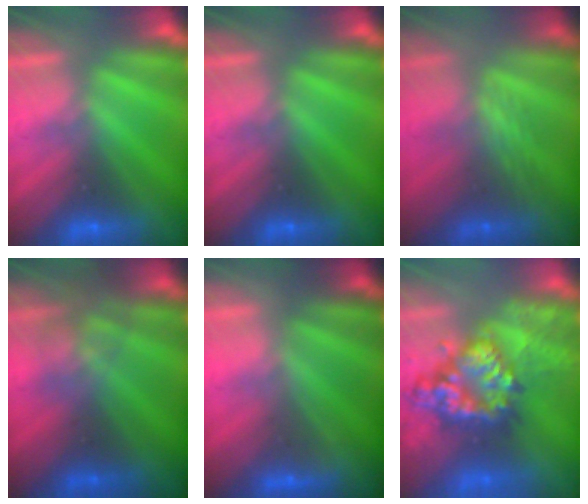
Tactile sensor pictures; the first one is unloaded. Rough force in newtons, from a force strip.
{"total": 0.0}
{"total": 2.4}
{"total": 2.5}
{"total": 1.9}
{"total": 5.7}